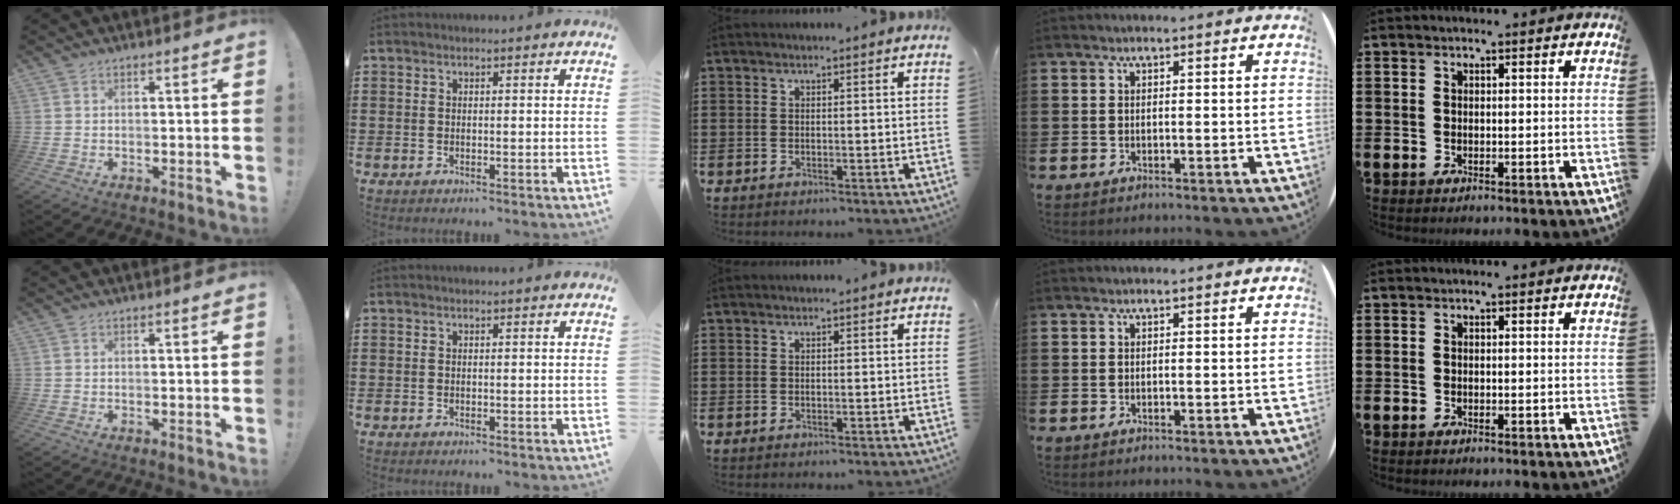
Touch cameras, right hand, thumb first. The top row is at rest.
{}